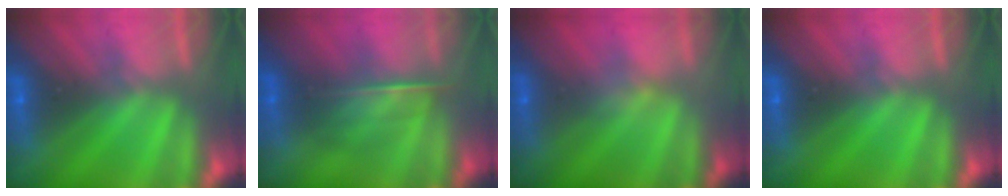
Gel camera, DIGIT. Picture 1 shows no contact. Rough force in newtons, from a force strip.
{"total": 2.1}
{"total": 2.4}
{"total": 0.0}